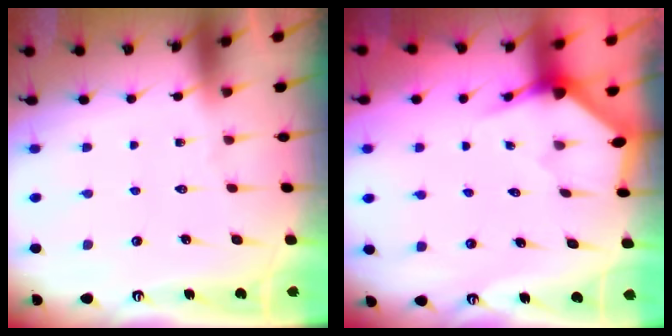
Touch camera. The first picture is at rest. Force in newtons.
{"total": 3.2, "press": 3.2, "slide": 0.3}